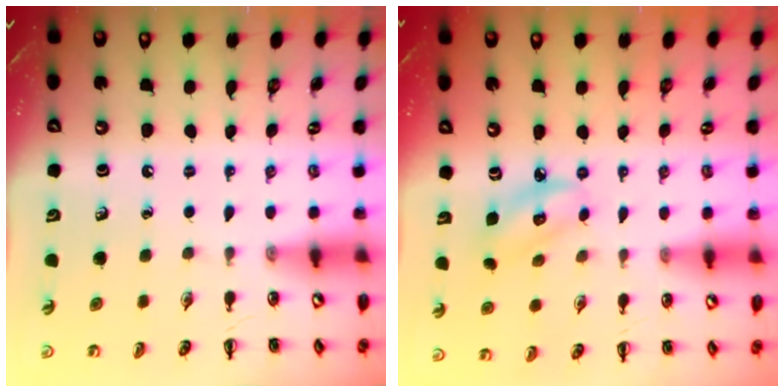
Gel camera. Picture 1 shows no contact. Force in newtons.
{"total": 4.3, "press": 4.3, "slide": 0.5}